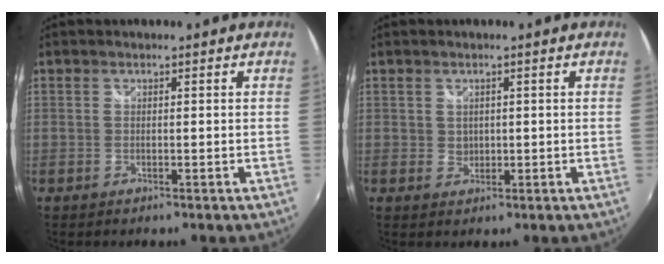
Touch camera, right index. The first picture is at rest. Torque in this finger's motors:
{"motor_torque": [0.06, 0.06, 0.07, 0.01]}